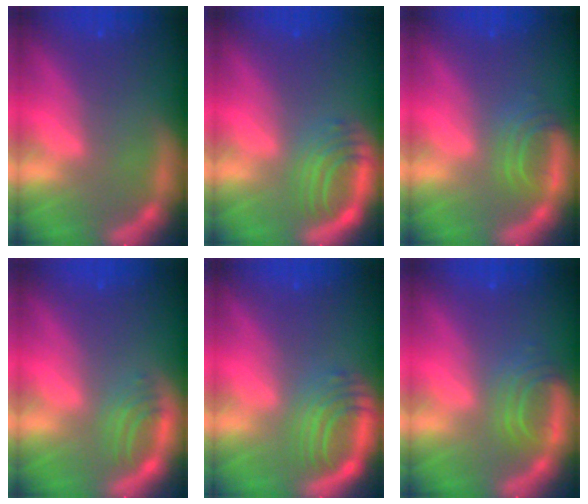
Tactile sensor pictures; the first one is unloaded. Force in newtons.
{"total": 4.5}
{"total": 2.9}
{"total": 2.5}
{"total": 5.5}
{"total": 3.5}